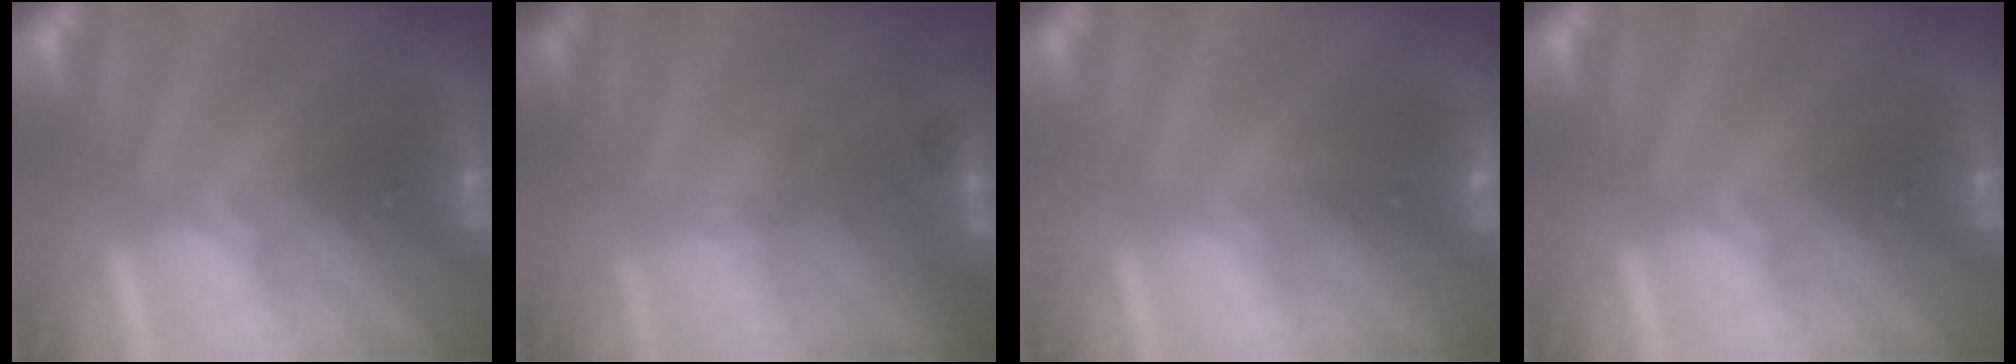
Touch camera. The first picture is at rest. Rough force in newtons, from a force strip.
{"total": 2.2}
{"total": 2.9}
{"total": 0.0}